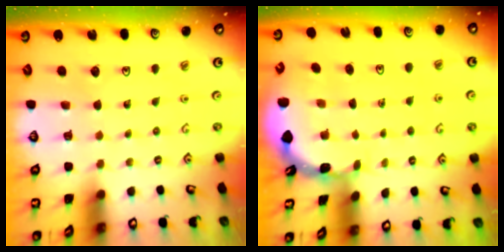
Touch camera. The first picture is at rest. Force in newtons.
{"total": 1.6, "press": 1.6, "slide": 0.1}